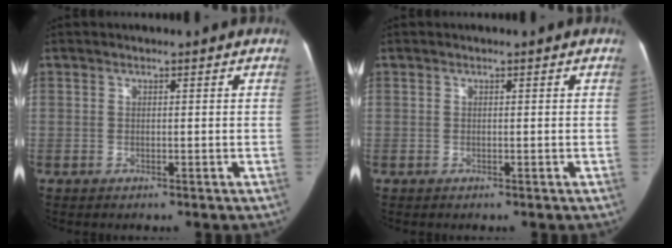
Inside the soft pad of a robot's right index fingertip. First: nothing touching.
{"total": 0.0}